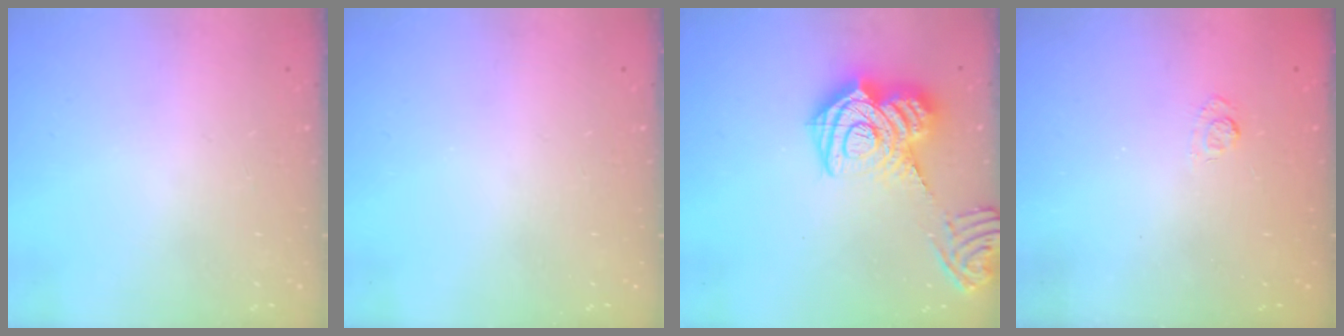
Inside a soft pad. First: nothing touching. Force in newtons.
{"total": 0.0}
{"total": 20.4, "press": 20.3, "slide": 2.1}
{"total": 2.7, "press": 2.3, "slide": 1.5}